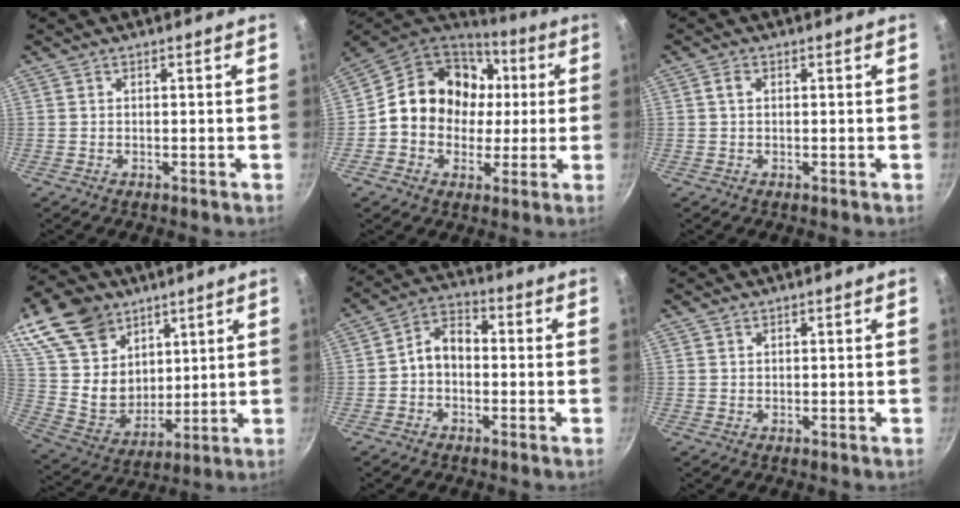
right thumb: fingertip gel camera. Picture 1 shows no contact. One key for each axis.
{"total": 17.9, "fx": 1.8, "fy": 15.5, "fz": 8.8, "tx": -0.116, "ty": 0.027, "tz": 0.021}
{"total": 2.6, "fx": 0.5, "fy": 1.9, "fz": 1.7, "tx": -0.030, "ty": 0.005, "tz": 0.005}
{"total": 21.0, "fx": 11.4, "fy": 14.7, "fz": 9.8, "tx": -0.156, "ty": -0.051, "tz": 0.224}
{"total": 6.9, "fx": -0.7, "fy": 5.0, "fz": 4.7, "tx": -0.056, "ty": 0.029, "tz": -0.027}
{"total": 0.9, "fx": 0.6, "fy": 0.6, "fz": 0.2, "tx": -0.002, "ty": -0.001, "tz": 0.011}